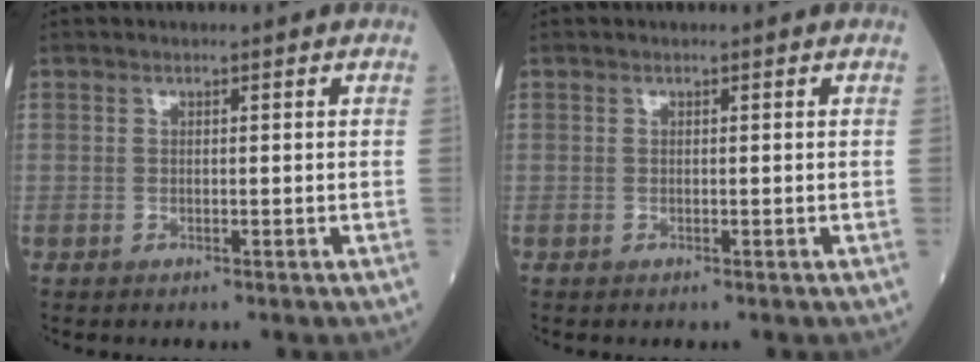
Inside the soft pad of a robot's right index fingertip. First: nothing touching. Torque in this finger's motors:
{"motor_torque": [0.00, 0.00, 0.00, -0.01]}